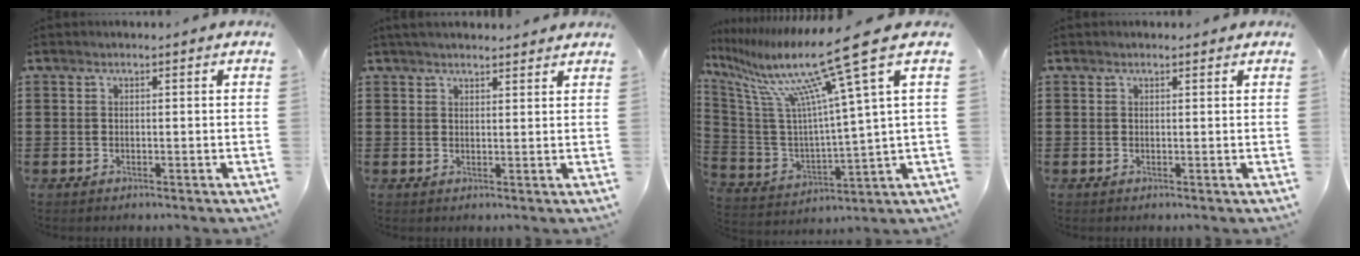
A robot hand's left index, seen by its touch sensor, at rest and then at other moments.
{"total": 2.4, "force": [2.3, 0.5, 0.5], "torque": [-0.014, 0.001, 0.045]}
{"total": 16.3, "force": [10.8, 0.1, 12.1], "torque": [-0.258, -0.076, 0.164]}
{"total": 0.6, "force": [0.5, 0.3, 0.2], "torque": [-0.005, 0.003, 0.009]}